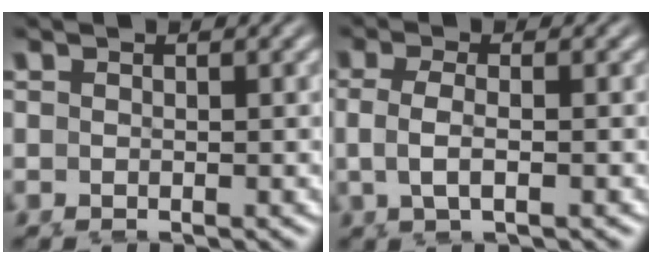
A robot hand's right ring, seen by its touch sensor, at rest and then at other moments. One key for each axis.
{"total": 2.6, "fx": 0.7, "fy": 0.9, "fz": 2.4, "tx": -0.055, "ty": -0.007, "tz": 0.019}